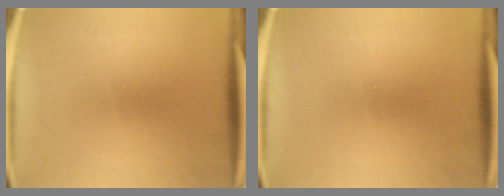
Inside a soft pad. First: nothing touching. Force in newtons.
{"total": 0.0}